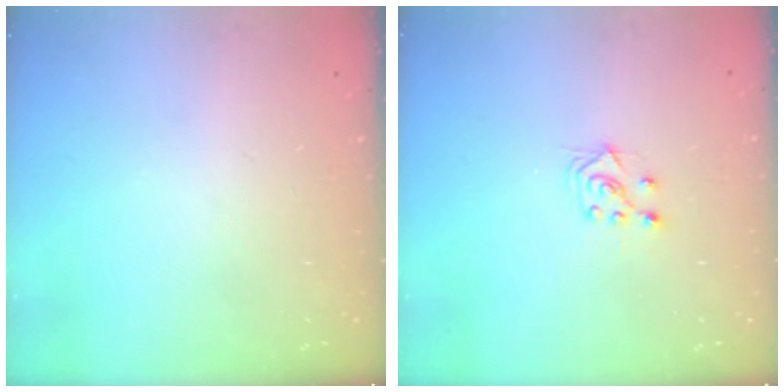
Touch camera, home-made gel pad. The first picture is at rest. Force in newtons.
{"total": 5.7, "press": 5.7, "slide": 0.8}